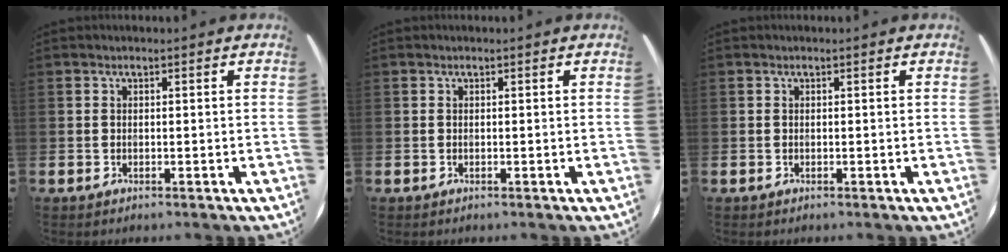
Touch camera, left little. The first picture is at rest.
{"total": 0.0}
{"total": 0.0}